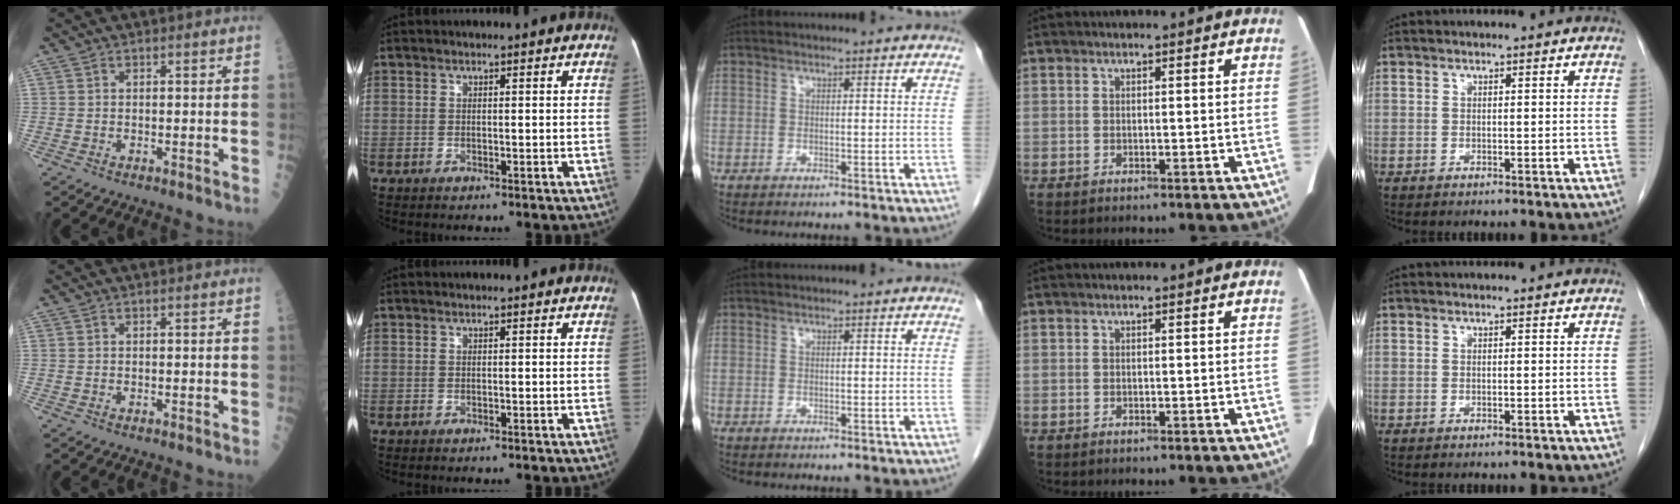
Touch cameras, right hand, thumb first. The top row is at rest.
{}